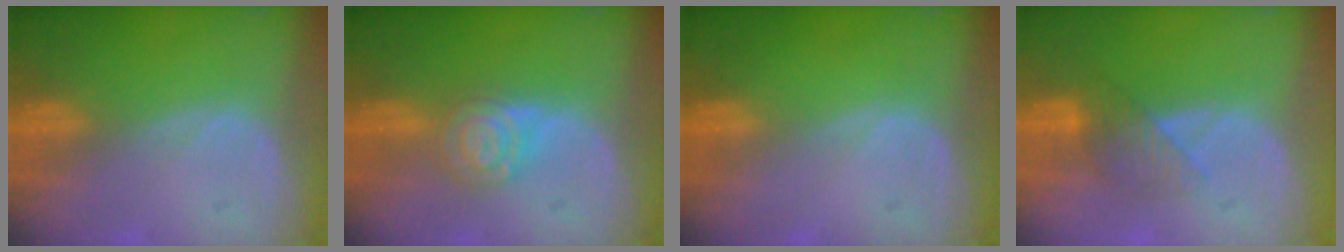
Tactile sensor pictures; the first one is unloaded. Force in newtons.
{"total": 5.4, "press": 5.3, "slide": 0.4}
{"total": 0.0}
{"total": 4.0, "press": 3.8, "slide": 1.0}